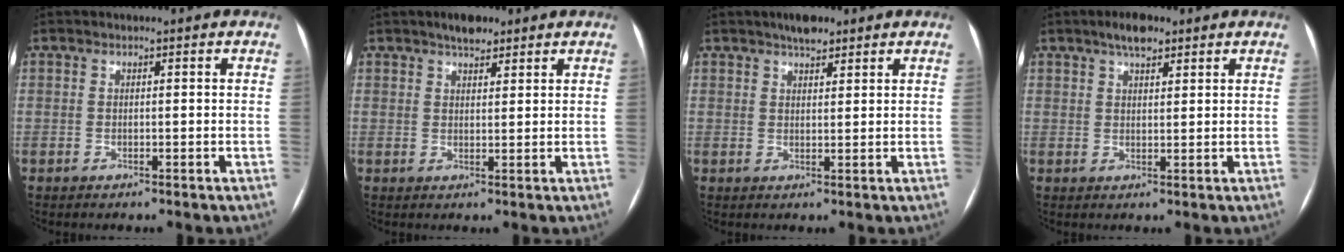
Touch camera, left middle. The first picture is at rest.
{"total": 3.6, "force": [2.7, 1.5, 1.8], "torque": [-0.032, 0.009, 0.043]}
{"total": 3.6, "force": [2.7, 1.4, 1.9], "torque": [-0.035, 0.009, 0.043]}
{"total": 4.0, "force": [2.8, 1.4, 2.5], "torque": [-0.045, 0.009, 0.045]}